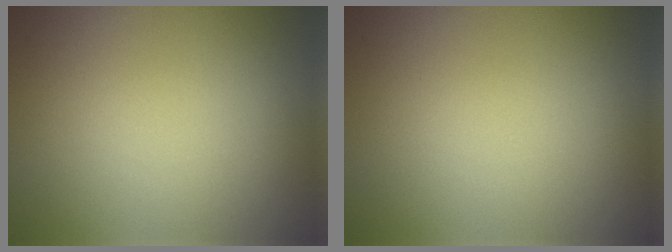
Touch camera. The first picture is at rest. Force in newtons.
{"total": 0.0}